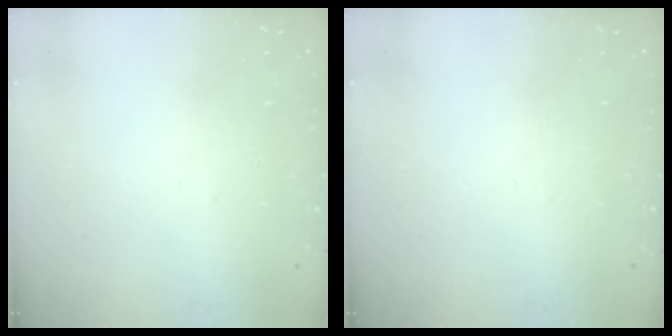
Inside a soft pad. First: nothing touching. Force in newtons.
{"total": 0.0}